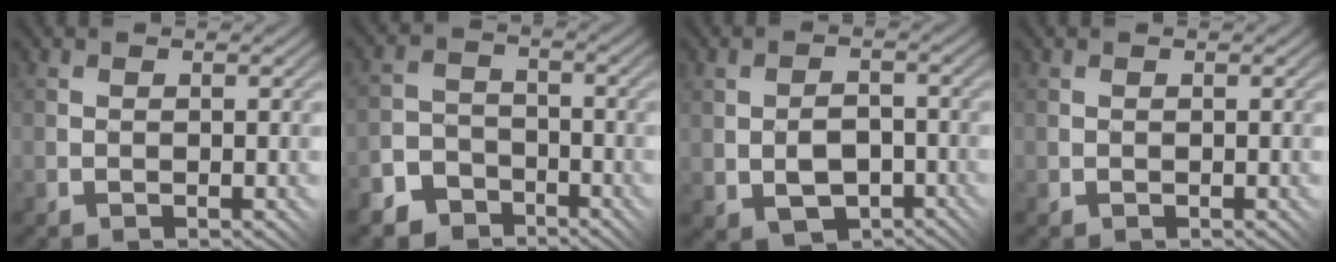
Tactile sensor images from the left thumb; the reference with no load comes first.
{"total": 6.2, "force": [-4.7, 3.9, 1.0], "torque": [-0.023, -0.002, -0.095]}
{"total": 5.2, "force": [-1.2, 3.4, 3.7], "torque": [-0.080, -0.005, -0.022]}
{"total": 0.0}